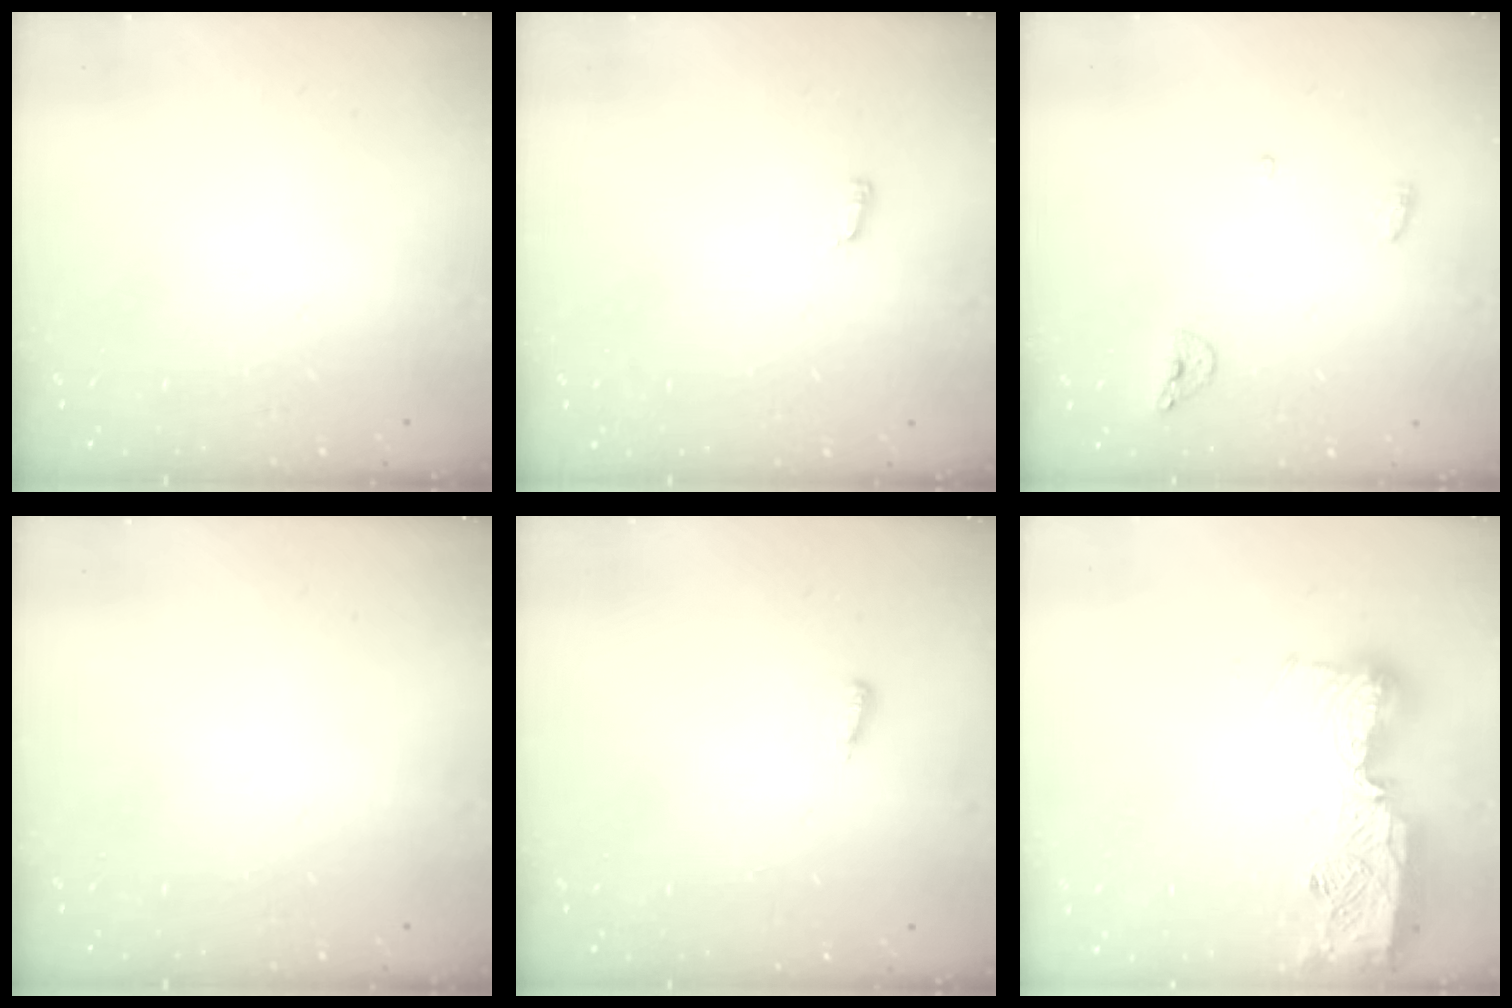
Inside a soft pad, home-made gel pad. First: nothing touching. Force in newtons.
{"total": 6.4, "press": 3.8, "slide": 5.1}
{"total": 6.2, "press": 6.1, "slide": 1.1}
{"total": 0.0}
{"total": 3.6, "press": 2.7, "slide": 2.5}
{"total": 15.2, "press": 15.1, "slide": 1.2}